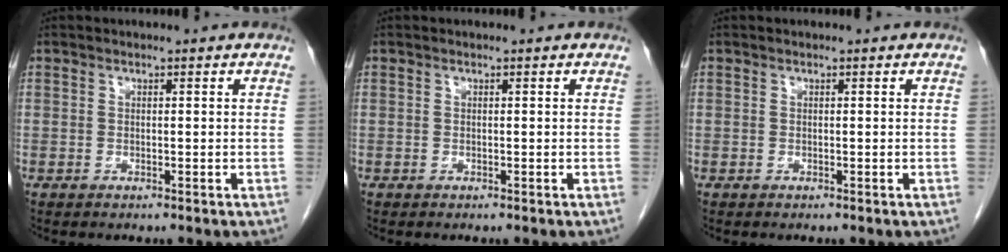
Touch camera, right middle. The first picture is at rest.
{"total": 0.0}
{"total": 0.0}